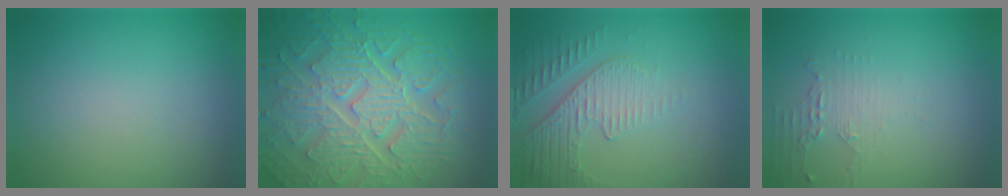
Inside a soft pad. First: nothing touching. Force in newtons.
{"total": 10.1, "press": 6.9, "slide": 7.3}
{"total": 5.0, "press": 3.4, "slide": 3.8}
{"total": 2.0, "press": 1.4, "slide": 1.5}